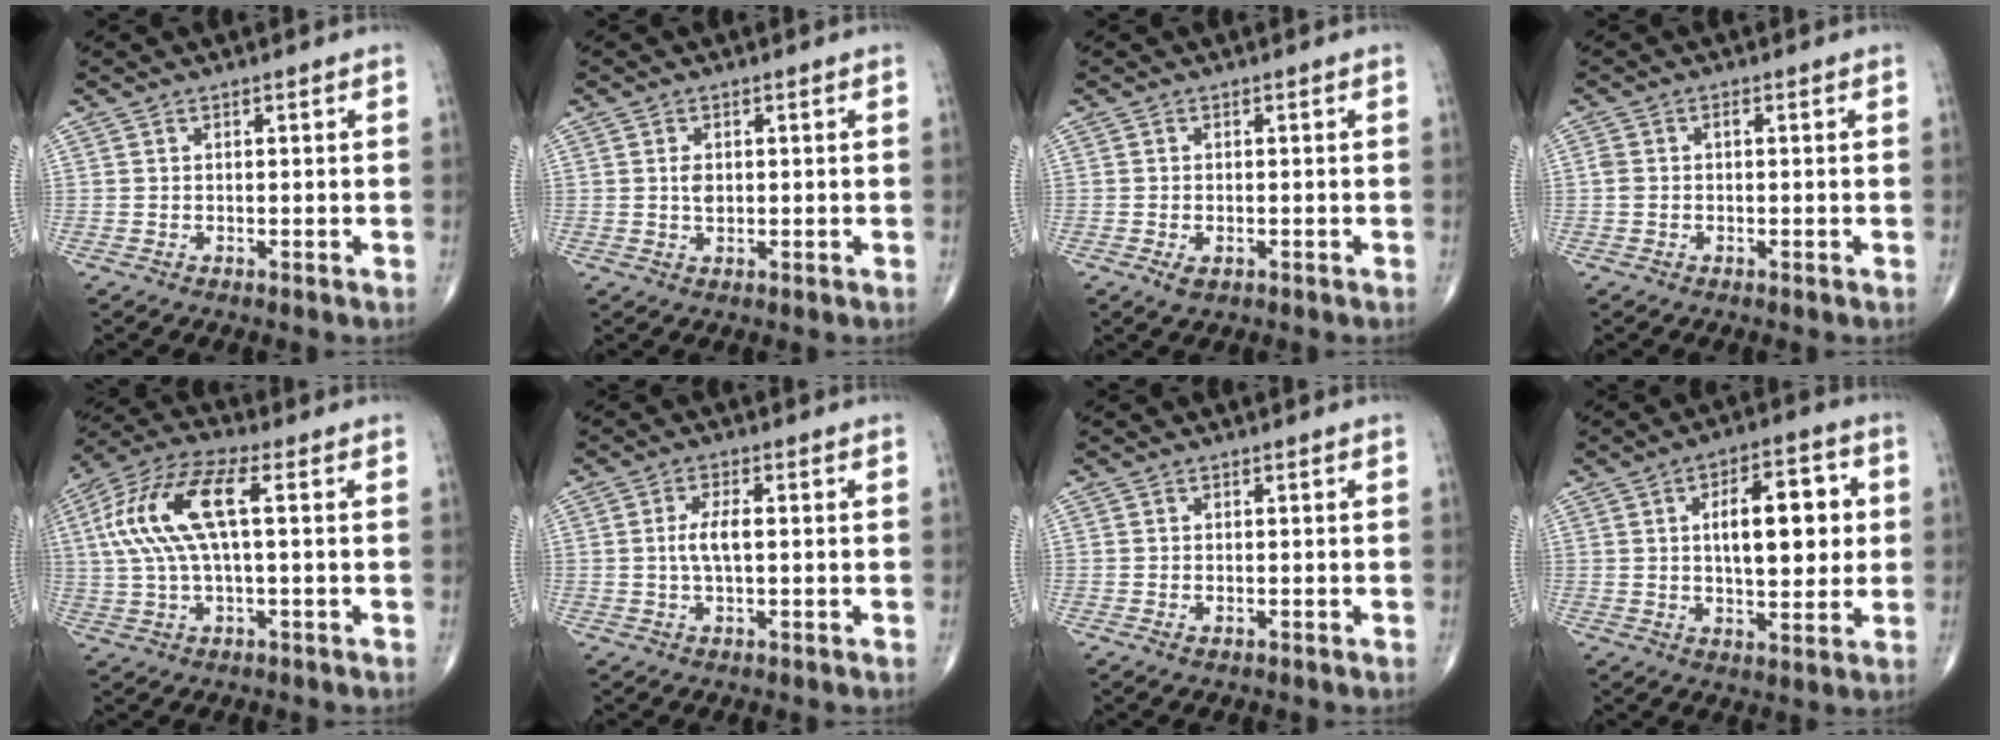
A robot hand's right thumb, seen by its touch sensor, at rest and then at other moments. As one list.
[{"total": 2.0, "force": [0.3, 1.3, 1.5], "torque": [-0.022, -0.001, 0.005]}, {"total": 2.2, "force": [-0.9, 1.2, 1.5], "torque": [-0.024, 0.001, -0.011]}, {"total": 1.6, "force": [-0.1, 1.1, 1.2], "torque": [-0.026, 0.007, -0.003]}, {"total": 14.5, "force": [2.4, 5.2, 13.3], "torque": [-0.296, 0.034, 0.044]}, {"total": 4.2, "force": [0.1, 1.6, 3.9], "torque": [-0.085, 0.004, 0.001]}, {"total": 0.9, "force": [-0.3, 0.5, 0.7], "torque": [-0.012, 0.003, -0.003]}, {"total": 13.5, "force": [2.2, 6.2, 11.8], "torque": [-0.146, 0.003, 0.031]}]